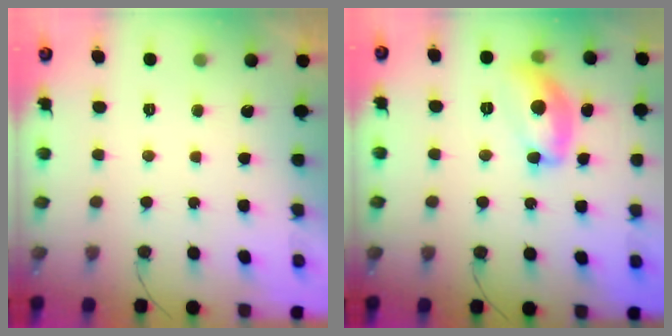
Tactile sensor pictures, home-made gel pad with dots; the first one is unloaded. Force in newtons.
{"total": 14.0, "press": 14.0, "slide": 1.0}